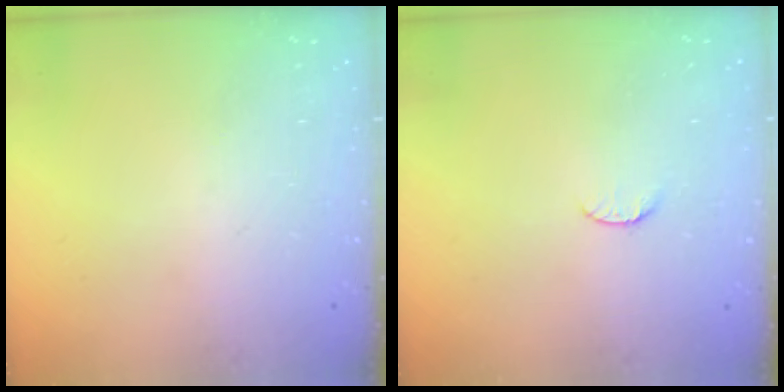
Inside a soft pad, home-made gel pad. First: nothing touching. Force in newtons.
{"total": 4.3, "press": 4.3, "slide": 0.4}